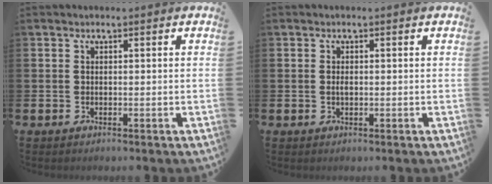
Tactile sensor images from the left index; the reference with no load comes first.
{"total": 0.7, "force": [0.0, 0.3, 0.6], "torque": [-0.019, 0.004, 0.000]}